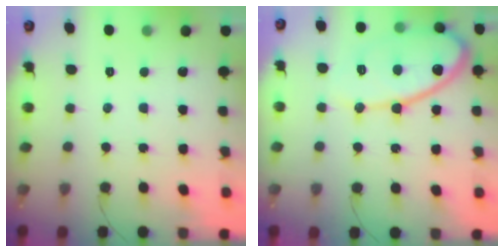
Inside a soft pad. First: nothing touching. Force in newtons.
{"total": 14.3, "press": 14.3, "slide": 1.1}